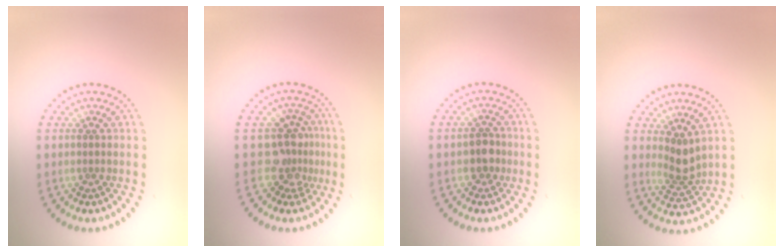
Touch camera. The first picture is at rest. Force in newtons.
{"total": 3.3, "press": 2.6, "slide": 2.0}
{"total": 1.9, "press": 1.8, "slide": 0.7}
{"total": 2.4, "press": 1.8, "slide": 1.6}